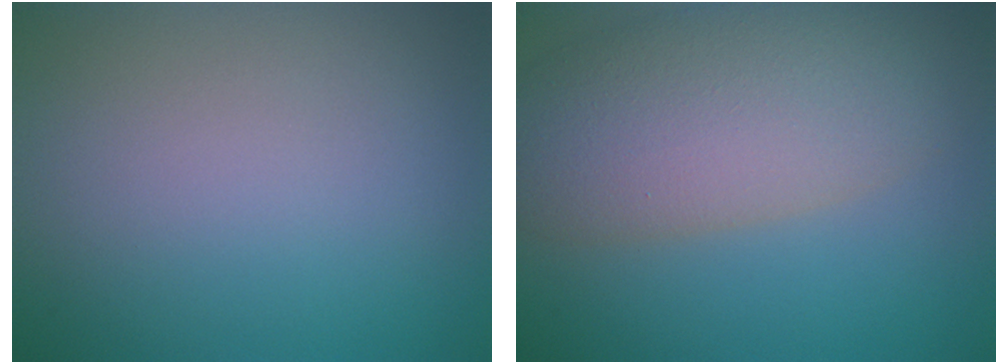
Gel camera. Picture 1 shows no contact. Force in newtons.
{"total": 8.8, "press": 8.7, "slide": 0.5}